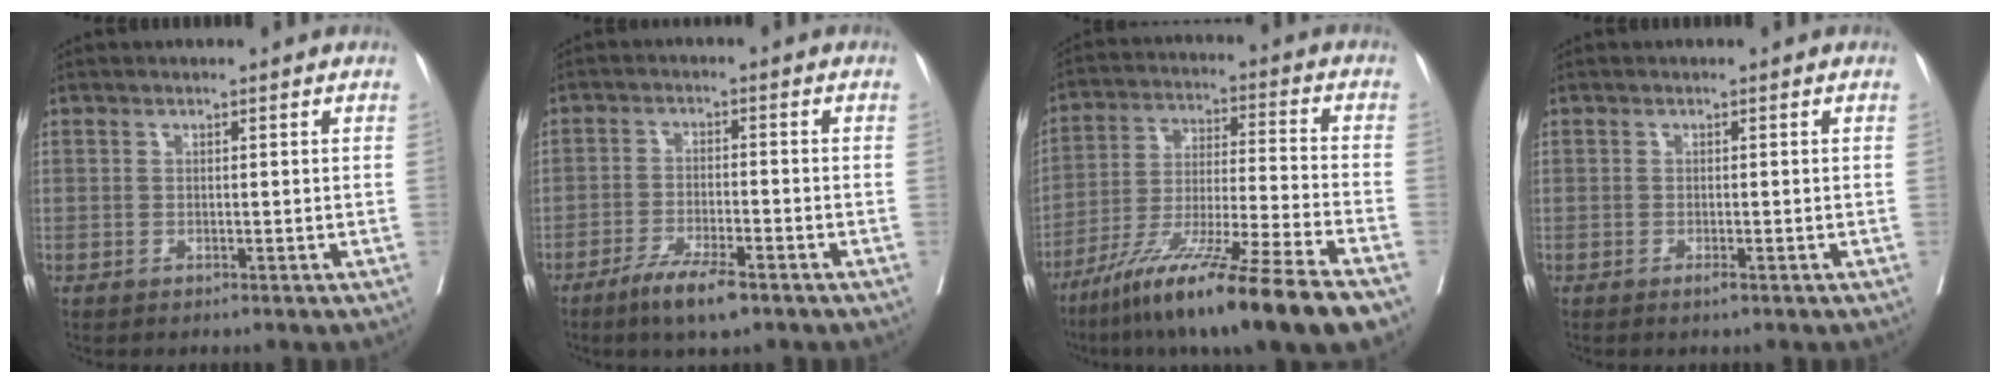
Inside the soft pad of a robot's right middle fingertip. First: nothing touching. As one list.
[{"total": 6.3, "force": [-4.2, 0.8, 4.6], "torque": [-0.088, -0.010, -0.073]}, {"total": 19.5, "force": [-13.5, -0.9, 14.0], "torque": [-0.226, -0.049, -0.235]}, {"total": 0.7, "force": [-0.4, 0.0, 0.6], "torque": [-0.010, -0.001, -0.007]}]